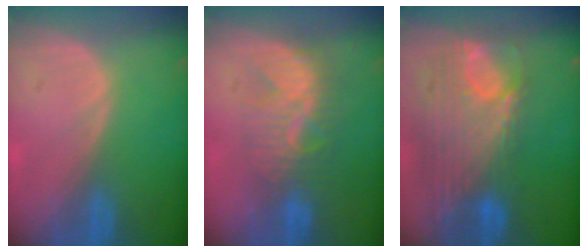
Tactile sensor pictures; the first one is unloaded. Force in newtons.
{"total": 7.8, "press": 7.5, "slide": 2.0}
{"total": 12.2, "press": 10.3, "slide": 6.5}